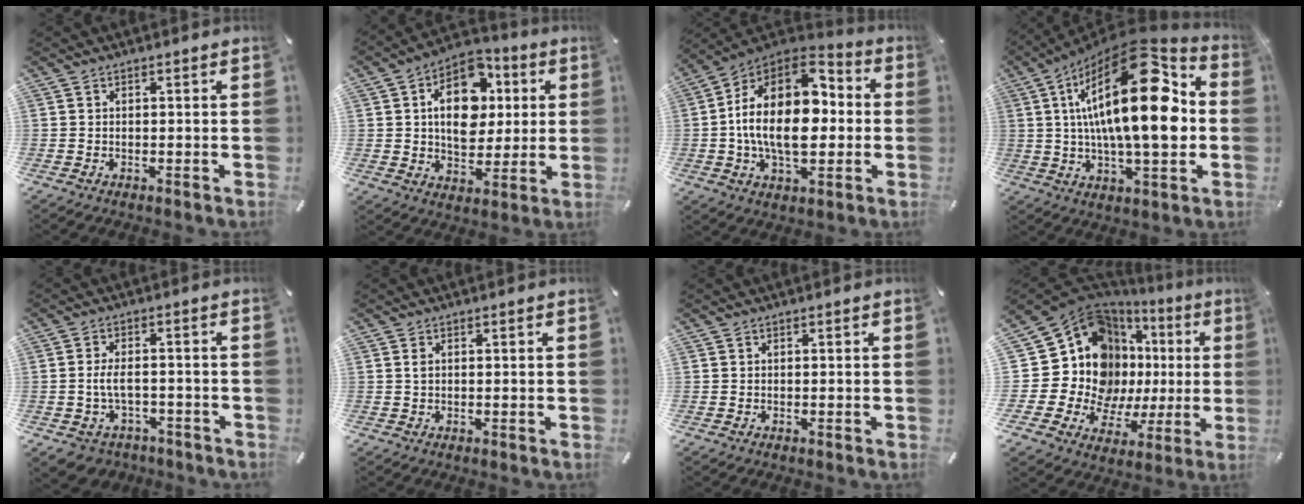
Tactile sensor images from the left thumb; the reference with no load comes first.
{"total": 15.4, "force": [3.2, 11.3, 10.0], "torque": [-0.159, -0.006, 0.057]}
{"total": 21.4, "force": [0.9, 13.6, 16.4], "torque": [-0.300, -0.008, 0.012]}
{"total": 28.7, "force": [4.2, 12.2, 25.6], "torque": [-0.435, -0.026, 0.059]}
{"total": 6.4, "force": [-1.8, 4.6, 4.1], "torque": [-0.091, 0.012, -0.034]}
{"total": 0.8, "force": [0.2, 0.4, 0.7], "torque": [-0.014, 0.002, 0.003]}
{"total": 0.0}
{"total": 19.2, "force": [6.1, 14.8, 10.5], "torque": [-0.214, -0.085, 0.130]}